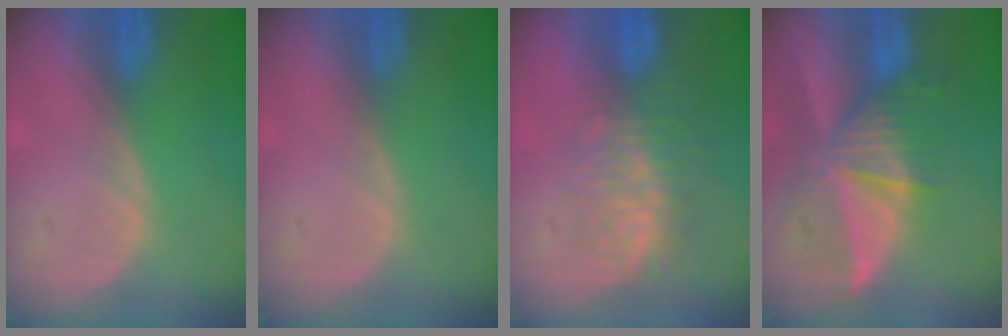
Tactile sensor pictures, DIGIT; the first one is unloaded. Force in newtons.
{"total": 0.0}
{"total": 8.1, "press": 7.5, "slide": 3.1}
{"total": 9.8, "press": 8.6, "slide": 4.5}